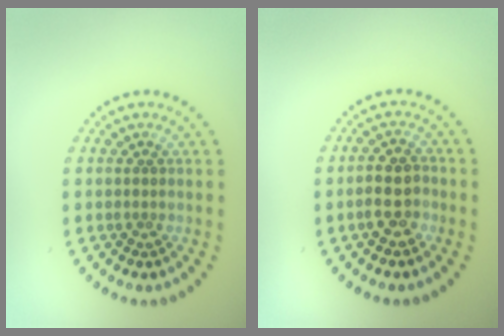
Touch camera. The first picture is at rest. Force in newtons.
{"total": 2.7, "press": 2.6, "slide": 0.7}